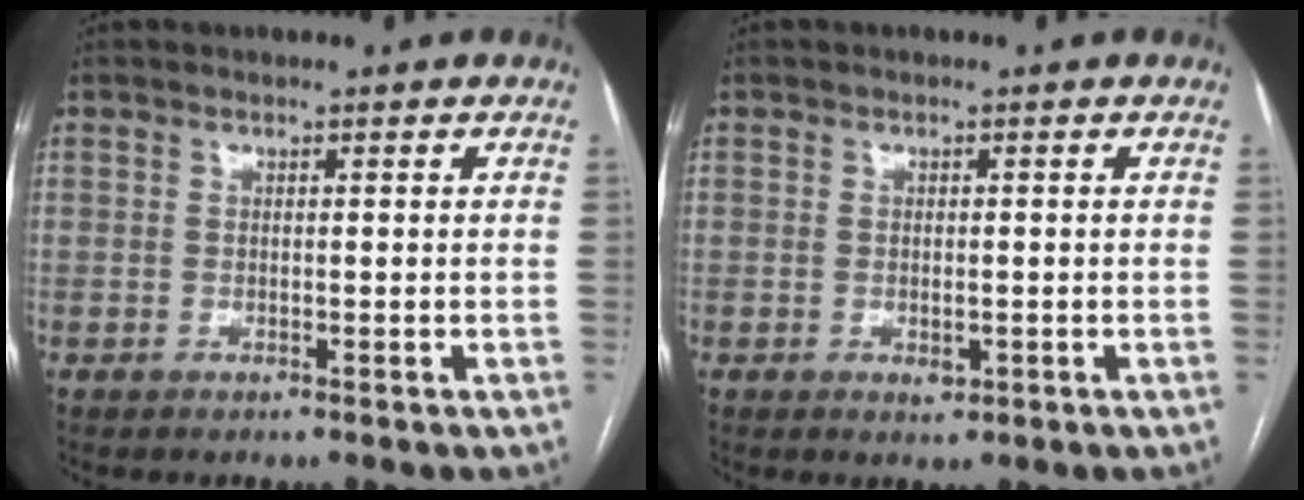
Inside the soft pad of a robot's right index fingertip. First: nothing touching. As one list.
[{"total": 1.7, "force": [-0.5, 1.0, 1.3], "torque": [-0.022, -0.002, -0.002]}]